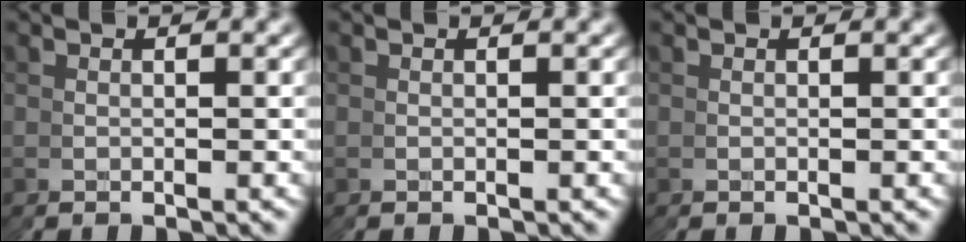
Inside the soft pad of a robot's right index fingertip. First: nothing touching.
{"total": 0.0}
{"total": 0.0}